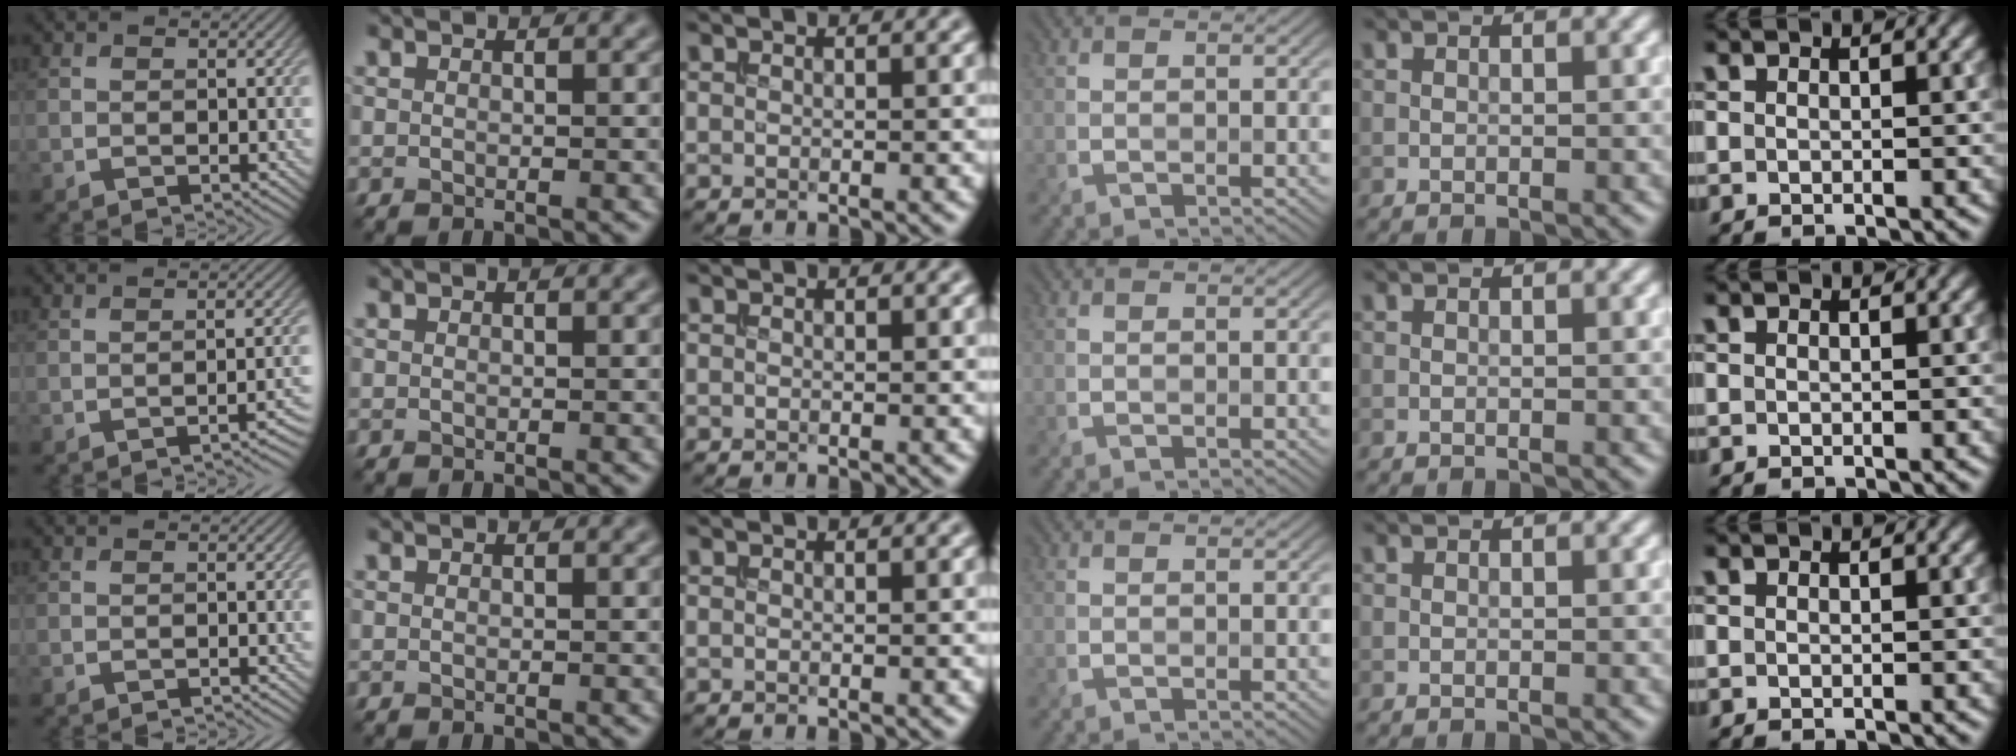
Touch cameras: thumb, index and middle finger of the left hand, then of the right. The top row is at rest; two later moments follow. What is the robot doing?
{"motion": "extract", "object": "bucket"}